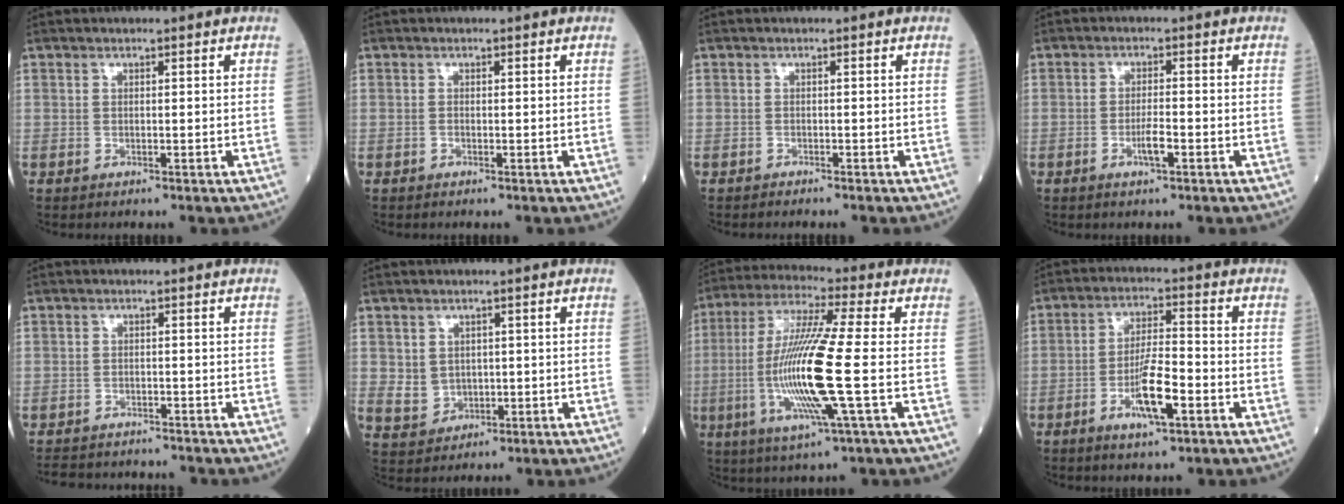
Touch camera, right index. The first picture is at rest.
{"total": 0.0}
{"total": 0.9, "force": [-0.9, -0.1, 0.2], "torque": [-0.003, 0.000, -0.012]}
{"total": 2.7, "force": [-1.2, 0.2, 2.5], "torque": [-0.048, 0.000, -0.020]}
{"total": 7.1, "force": [-6.8, 1.7, 1.0], "torque": [-0.013, 0.002, -0.095]}
{"total": 3.8, "force": [0.2, 3.6, 1.3], "torque": [-0.027, 0.005, 0.020]}
{"total": 15.1, "force": [-2.6, -0.5, 14.9], "torque": [-0.309, -0.013, -0.059]}
{"total": 7.7, "force": [-3.2, 1.3, 6.9], "torque": [-0.132, -0.003, -0.055]}